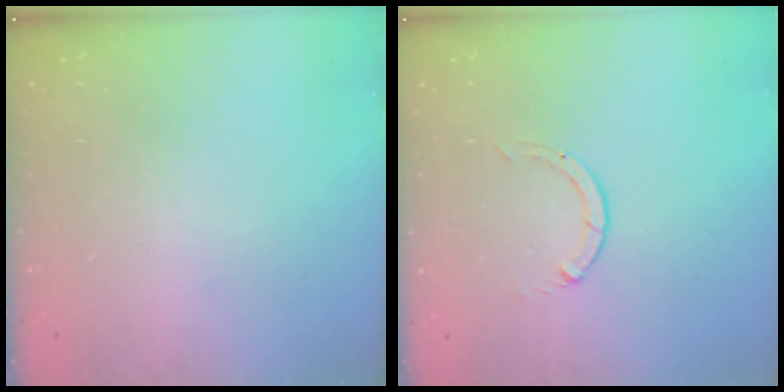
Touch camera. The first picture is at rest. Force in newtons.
{"total": 0.0}